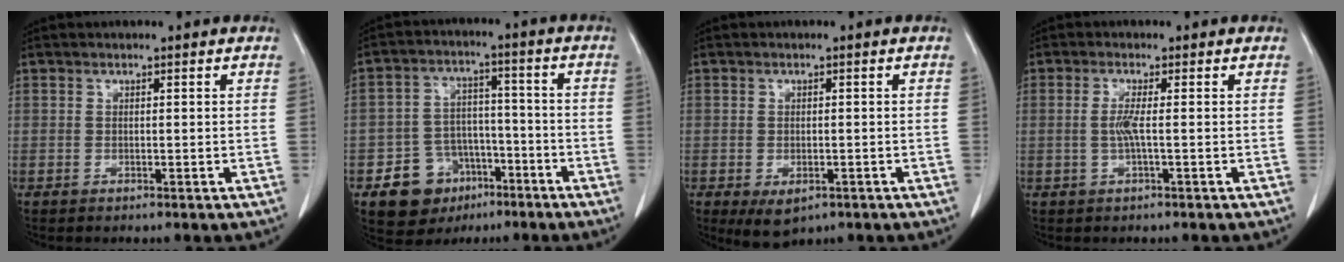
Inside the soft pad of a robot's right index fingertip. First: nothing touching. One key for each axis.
{"total": 9.4, "fx": -5.0, "fy": 7.4, "fz": 3.0, "tx": -0.047, "ty": 0.025, "tz": -0.072}
{"total": 4.3, "fx": -2.1, "fy": 2.4, "fz": 2.8, "tx": -0.047, "ty": -0.007, "tz": -0.022}
{"total": 2.4, "fx": -0.2, "fy": -0.1, "fz": 2.4, "tx": -0.055, "ty": -0.001, "tz": -0.004}